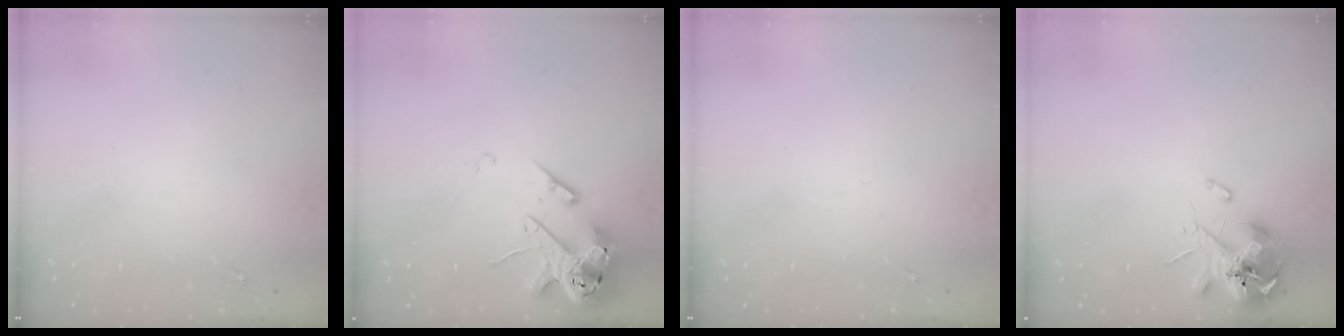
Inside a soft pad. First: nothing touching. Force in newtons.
{"total": 15.0, "press": 14.9, "slide": 2.1}
{"total": 0.0}
{"total": 10.5, "press": 10.4, "slide": 1.6}